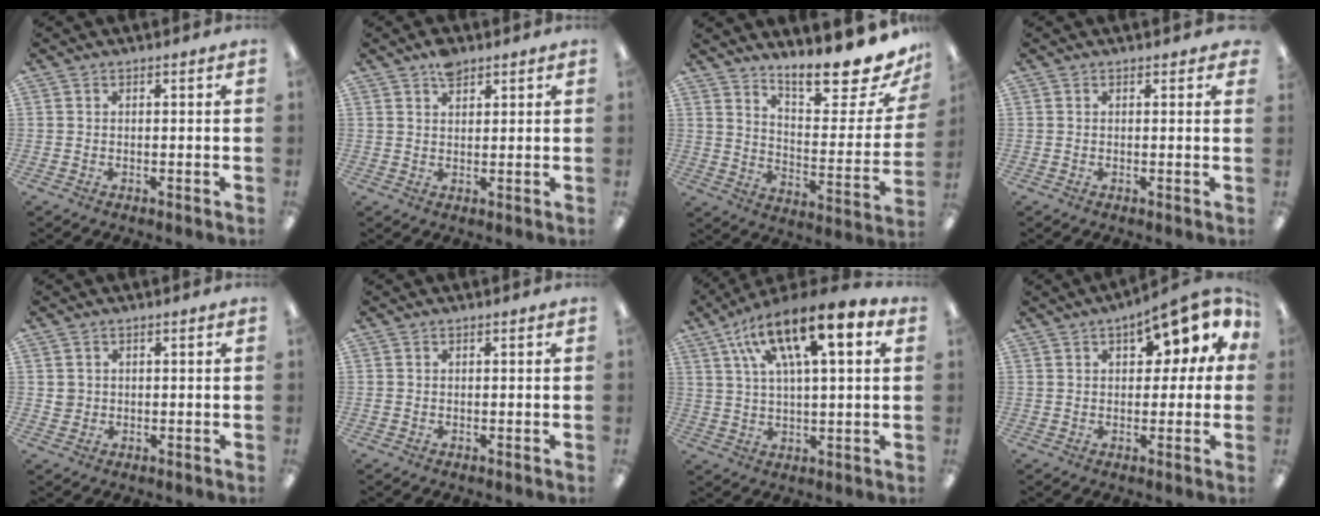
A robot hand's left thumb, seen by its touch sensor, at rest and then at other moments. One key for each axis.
{"total": 3.8, "fx": 2.8, "fy": 1.8, "fz": 1.8, "tx": -0.025, "ty": -0.009, "tz": 0.049}
{"total": 15.3, "fx": 13.4, "fy": 3.2, "fz": 6.6, "tx": -0.094, "ty": -0.111, "tz": 0.224}
{"total": 0.6, "fx": 0.5, "fy": 0.2, "fz": 0.2, "tx": 0.003, "ty": -0.002, "tz": 0.007}
{"total": 2.2, "fx": 0.6, "fy": 2.0, "fz": 0.6, "tx": -0.014, "ty": 0.004, "tz": 0.011}
{"total": 0.5, "fx": 0.1, "fy": 0.4, "fz": 0.4, "tx": -0.008, "ty": 0.003, "tz": 0.002}
{"total": 17.5, "fx": 9.3, "fy": 5.7, "fz": 13.7, "tx": -0.238, "ty": -0.037, "tz": 0.152}
{"total": 11.2, "fx": 6.0, "fy": 5.3, "fz": 7.9, "tx": -0.102, "ty": -0.024, "tz": 0.101}